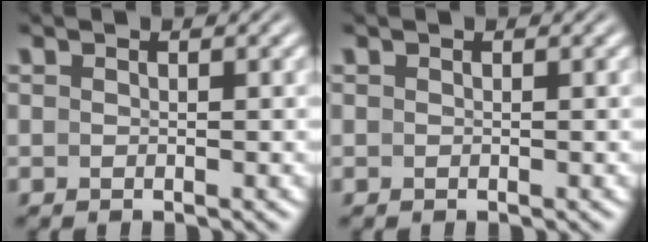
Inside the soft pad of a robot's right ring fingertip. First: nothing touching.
{"total": 0.0}